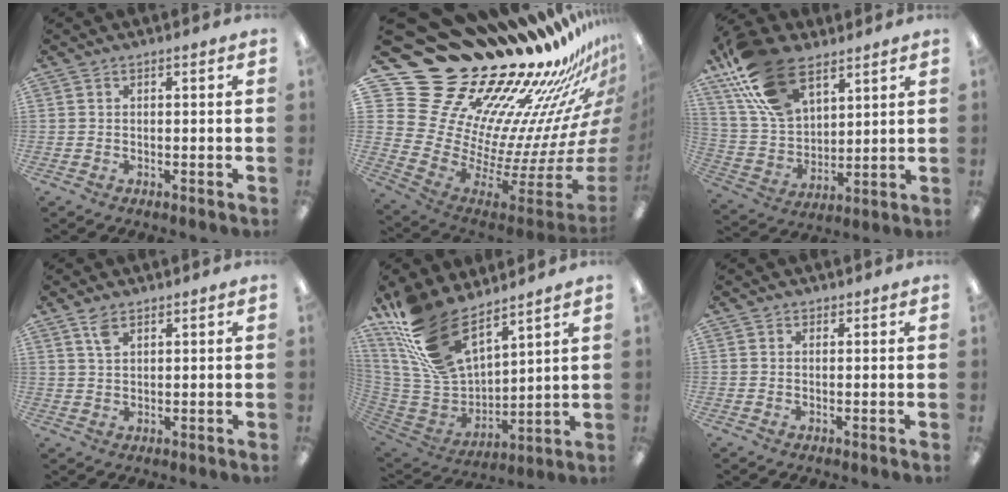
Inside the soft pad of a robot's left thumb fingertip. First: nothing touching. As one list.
[{"total": 28.8, "force": [23.6, 13.1, 10.1], "torque": [-0.091, -0.262, 0.510]}, {"total": 21.3, "force": [12.6, 11.8, 12.5], "torque": [-0.271, -0.045, 0.232]}, {"total": 3.6, "force": [2.4, 1.7, 2.1], "torque": [-0.040, -0.004, 0.043]}, {"total": 19.8, "force": [14.1, 9.0, 10.7], "torque": [-0.250, -0.080, 0.263]}, {"total": 0.8, "force": [0.6, 0.4, 0.0], "torque": [0.008, -0.003, 0.010]}]